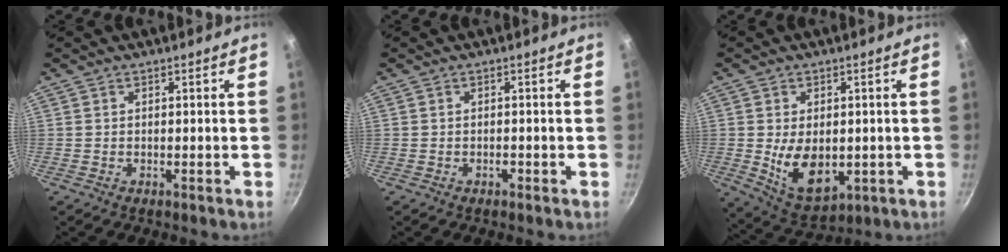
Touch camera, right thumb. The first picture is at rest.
{"total": 0.7, "force": [-0.5, 0.4, 0.4], "torque": [-0.009, 0.004, -0.005]}
{"total": 10.4, "force": [-0.7, 6.6, 7.9], "torque": [-0.116, -0.017, 0.012]}